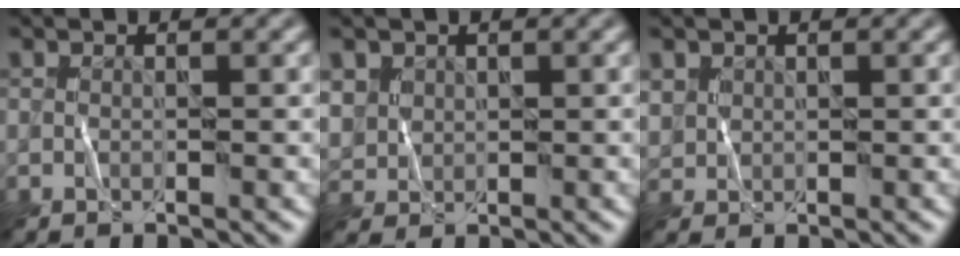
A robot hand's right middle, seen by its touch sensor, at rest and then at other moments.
{"total": 1.5, "force": [0.9, 1.1, -0.5], "torque": [-0.016, 0.003, 0.030]}
{"total": 0.9, "force": [0.5, 0.4, -0.5], "torque": [-0.008, 0.000, 0.027]}